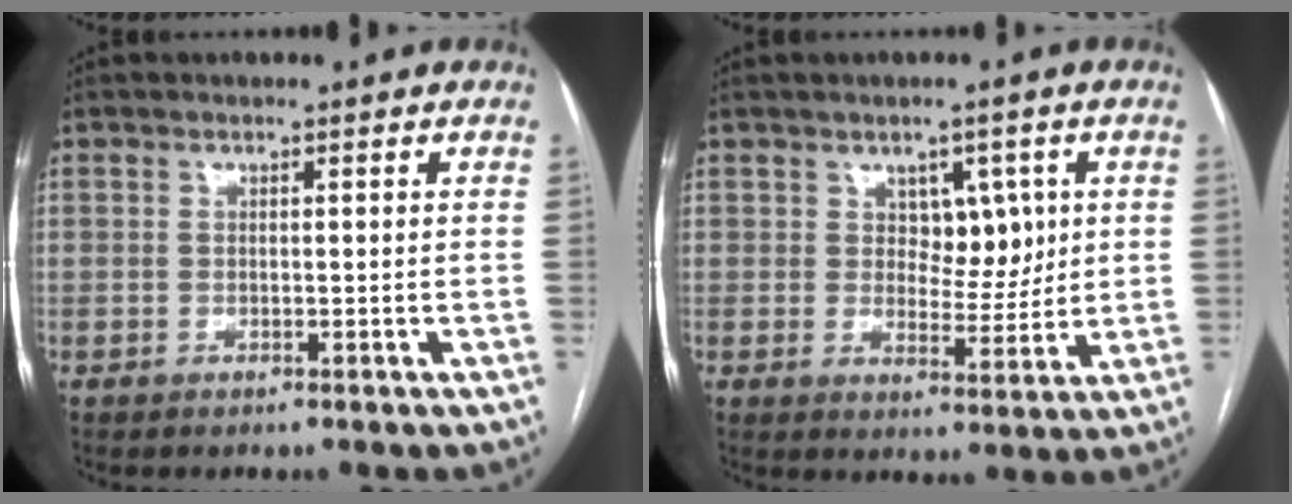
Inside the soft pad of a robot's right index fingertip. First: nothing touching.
{"total": 5.4, "force": [1.7, 3.3, 4.0], "torque": [-0.047, 0.004, 0.030]}